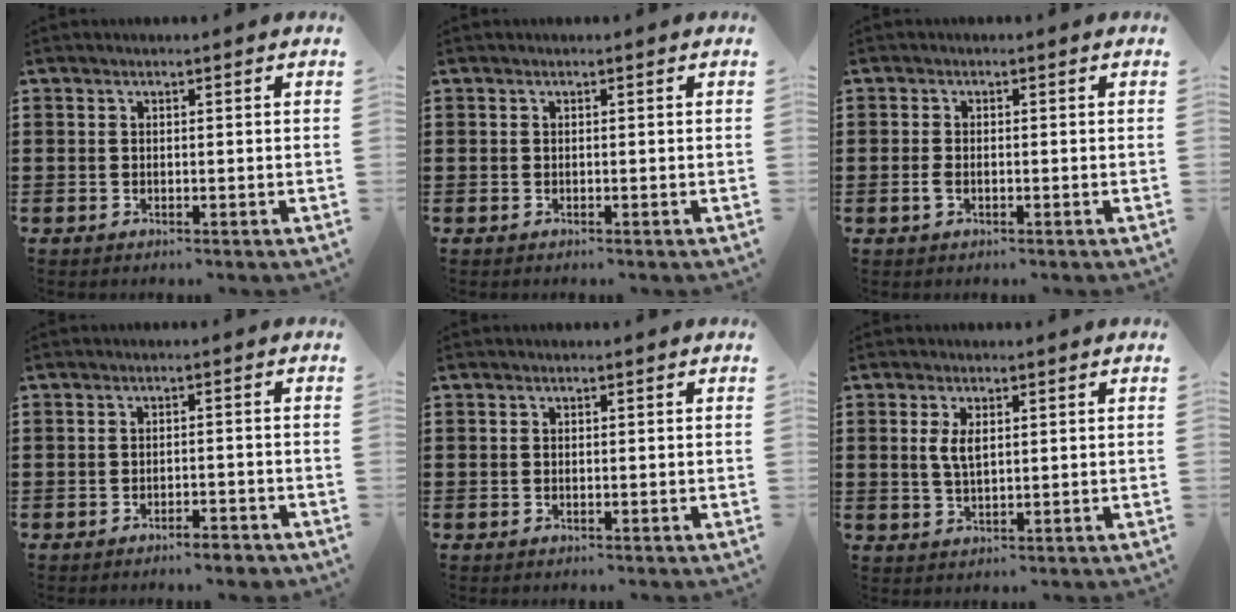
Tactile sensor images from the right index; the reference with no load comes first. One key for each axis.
{"total": 0.0}
{"total": 1.4, "fx": -0.4, "fy": 0.6, "fz": 1.2, "tx": -0.030, "ty": -0.004, "tz": -0.010}
{"total": 2.1, "fx": -1.9, "fy": 0.2, "fz": 0.8, "tx": -0.018, "ty": 0.000, "tz": -0.038}
{"total": 0.0}
{"total": 3.2, "fx": 0.8, "fy": 1.3, "fz": 2.8, "tx": -0.059, "ty": 0.005, "tz": 0.013}